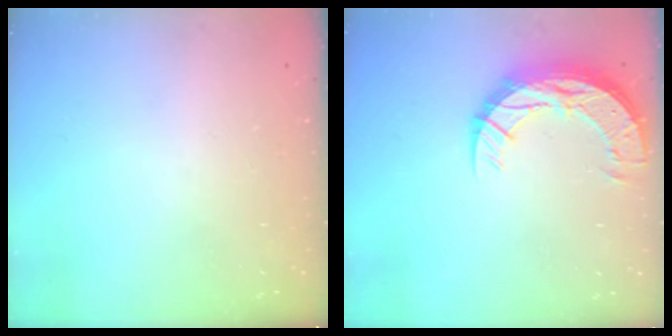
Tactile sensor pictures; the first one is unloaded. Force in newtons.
{"total": 13.2, "press": 13.2, "slide": 0.9}